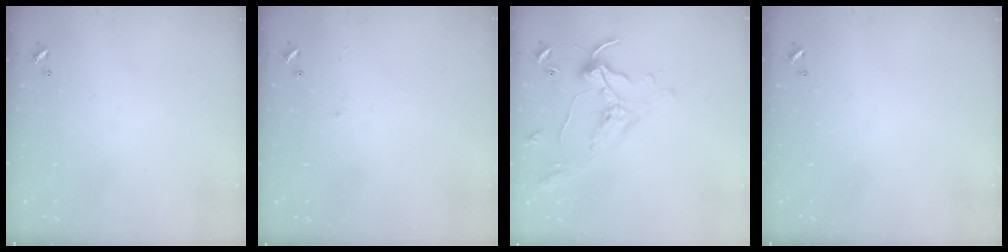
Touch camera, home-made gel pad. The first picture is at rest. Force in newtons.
{"total": 0.6, "press": 0.0, "slide": 0.6}
{"total": 0.0}
{"total": 0.0}